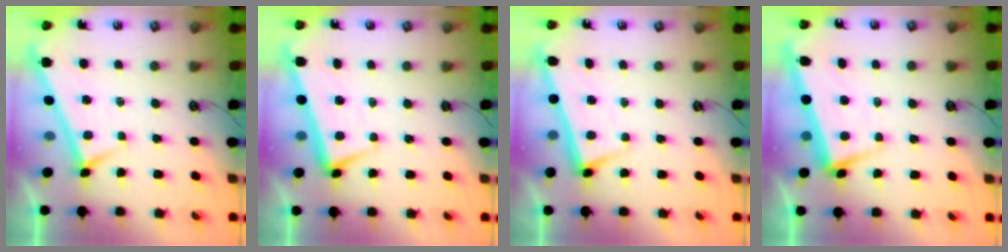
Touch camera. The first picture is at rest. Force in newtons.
{"total": 2.2, "press": 2.1, "slide": 0.7}
{"total": 2.5, "press": 2.4, "slide": 0.7}
{"total": 2.2, "press": 0.3, "slide": 2.1}